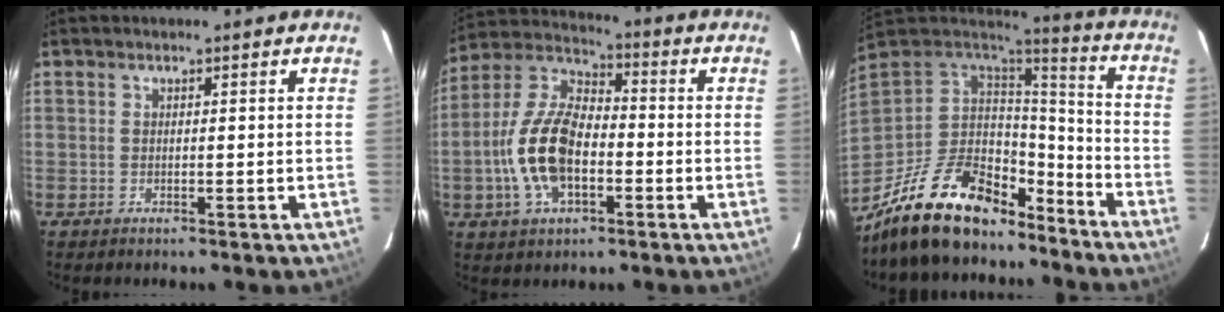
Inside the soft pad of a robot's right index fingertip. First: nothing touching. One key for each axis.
{"total": 14.3, "fx": -3.6, "fy": 7.3, "fz": 11.7, "tx": -0.250, "ty": 0.009, "tz": -0.070}
{"total": 23.6, "fx": -17.0, "fy": 10.7, "fz": 12.4, "tx": -0.256, "ty": -0.005, "tz": -0.272}